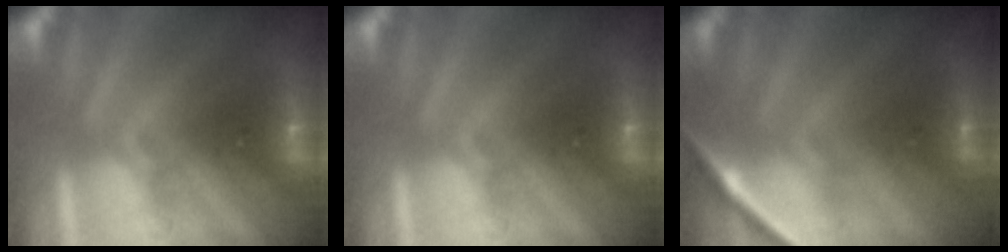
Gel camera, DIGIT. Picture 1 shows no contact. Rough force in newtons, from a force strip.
{"total": 0.0}
{"total": 1.9}